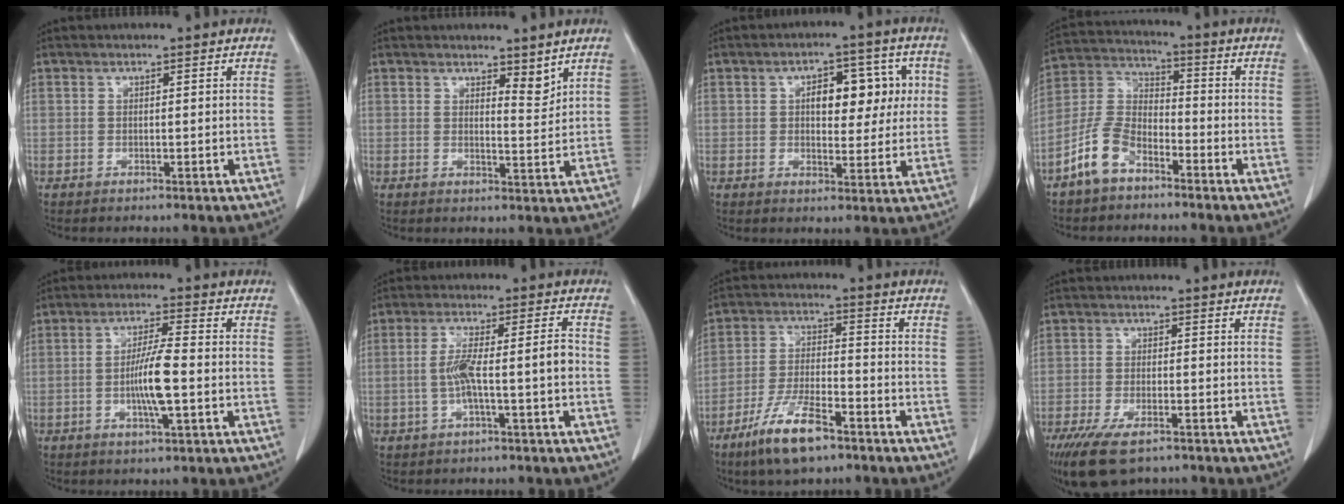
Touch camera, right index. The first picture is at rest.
{"total": 3.1, "force": [2.6, 0.8, 1.5], "torque": [-0.022, -0.013, 0.042]}
{"total": 8.8, "force": [2.0, 4.6, 7.2], "torque": [-0.091, 0.027, 0.031]}
{"total": 8.6, "force": [-5.5, 4.6, 4.7], "torque": [-0.117, 0.014, -0.115]}
{"total": 7.0, "force": [-1.3, 0.5, 6.8], "torque": [-0.131, -0.003, -0.028]}
{"total": 6.9, "force": [-1.3, 0.4, 6.8], "torque": [-0.132, 0.019, -0.022]}
{"total": 10.2, "force": [-6.7, 2.5, 7.3], "torque": [-0.145, -0.014, -0.123]}
{"total": 9.6, "force": [-6.8, 3.3, 5.9], "torque": [-0.107, -0.017, -0.112]}